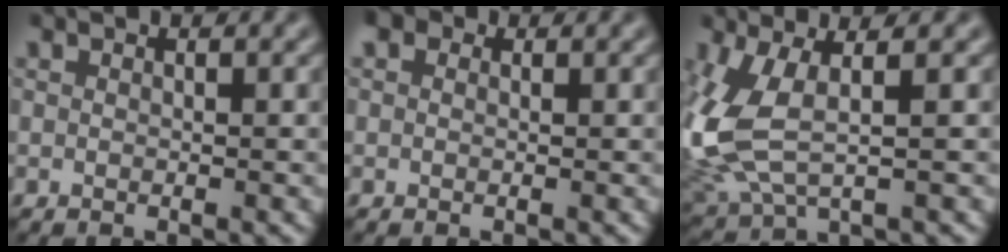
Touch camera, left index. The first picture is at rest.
{"total": 1.3, "force": [0.6, 0.9, 0.7], "torque": [-0.011, 0.001, -0.001]}
{"total": 7.3, "force": [0.2, 3.6, 6.3], "torque": [-0.173, -0.006, 0.008]}